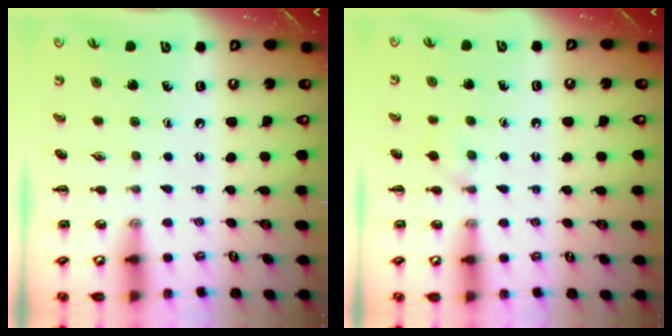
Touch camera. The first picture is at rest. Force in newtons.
{"total": 4.6, "press": 4.4, "slide": 1.3}